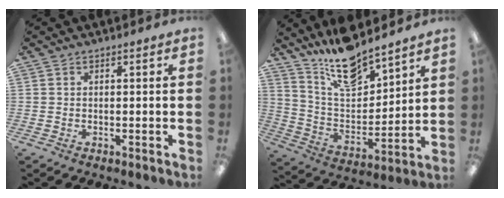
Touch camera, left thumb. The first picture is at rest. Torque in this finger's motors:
{"motor_torque": [0.32, 0.05, 0.30, -1.22, 0.06]}